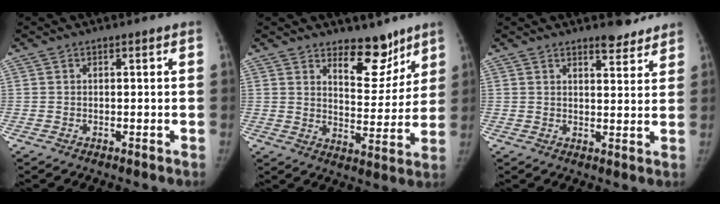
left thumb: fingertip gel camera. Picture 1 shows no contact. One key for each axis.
{"total": 9.9, "fx": 7.3, "fy": 4.7, "fz": 4.7, "tx": -0.032, "ty": -0.058, "tz": 0.118}
{"total": 4.6, "fx": 3.9, "fy": 1.6, "fz": 1.9, "tx": -0.003, "ty": -0.028, "tz": 0.055}